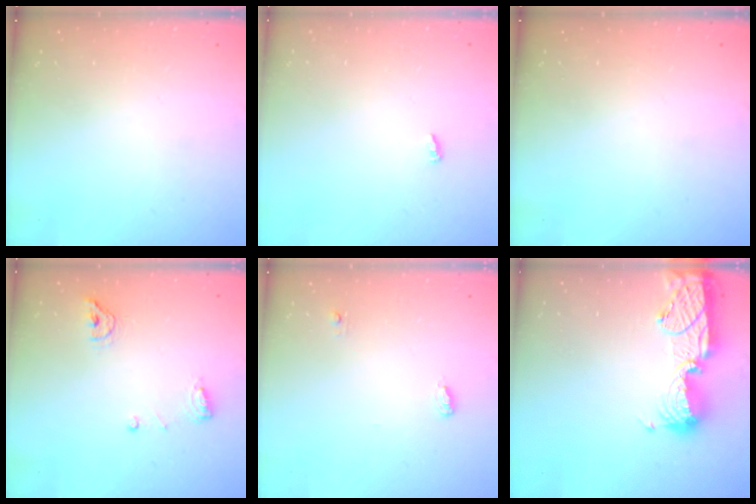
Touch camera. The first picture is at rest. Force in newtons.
{"total": 2.7, "press": 2.7, "slide": 0.2}
{"total": 0.0}
{"total": 8.1, "press": 7.2, "slide": 3.7}
{"total": 3.9, "press": 3.8, "slide": 1.0}
{"total": 15.3, "press": 14.8, "slide": 4.0}